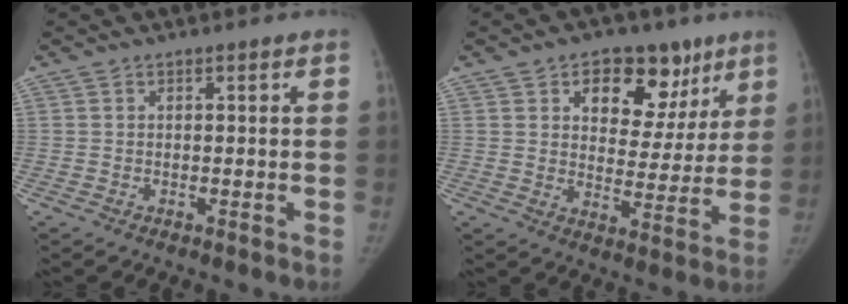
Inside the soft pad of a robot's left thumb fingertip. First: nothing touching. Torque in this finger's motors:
{"motor_torque": [-0.01, 0.05, 0.83, -0.38, 0.16]}